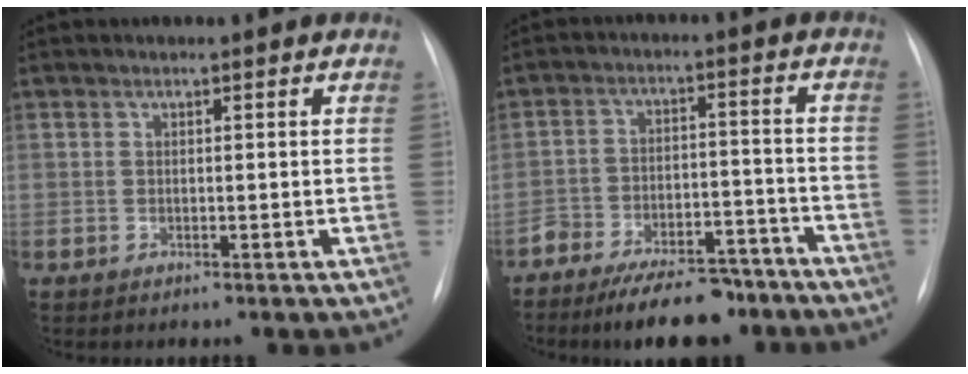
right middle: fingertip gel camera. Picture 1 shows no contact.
{"total": 11.9, "force": [-9.7, 4.6, 5.2], "torque": [-0.065, 0.023, -0.150]}